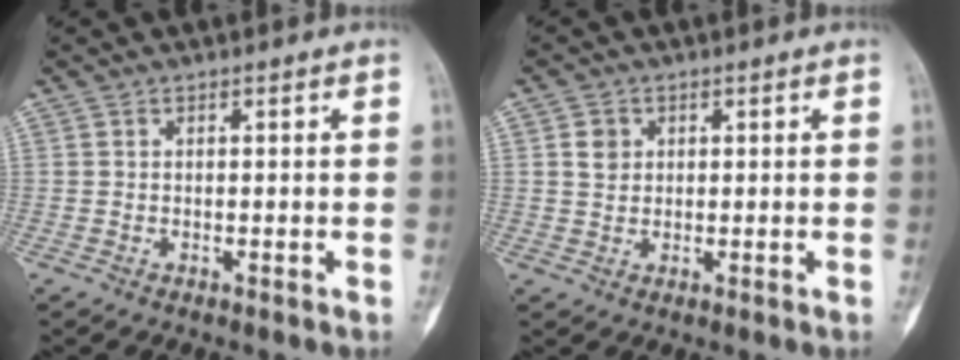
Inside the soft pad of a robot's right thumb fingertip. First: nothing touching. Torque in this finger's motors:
{"motor_torque": [0.60, 0.14, 0.59, 0.05, -0.01]}